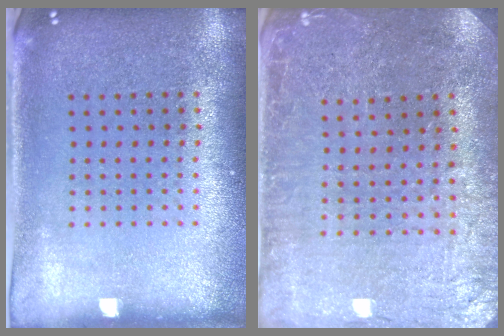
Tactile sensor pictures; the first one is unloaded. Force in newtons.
{"total": 1.2, "press": 1.2, "slide": 0.1}